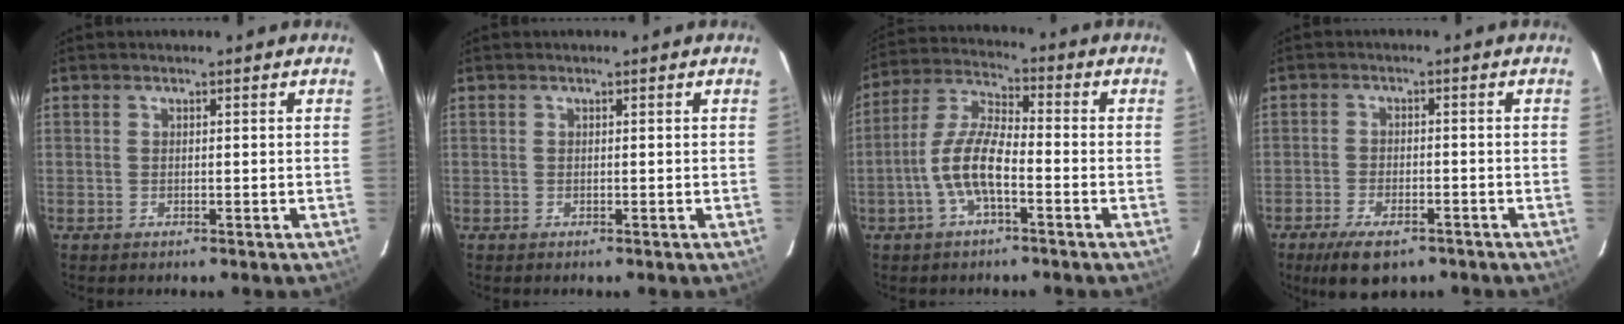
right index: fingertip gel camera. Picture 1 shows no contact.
{"total": 0.0}
{"total": 9.3, "force": [-3.4, 2.8, 8.2], "torque": [-0.178, 0.008, -0.068]}
{"total": 8.8, "force": [-6.2, 3.5, 5.2], "torque": [-0.119, -0.016, -0.099]}